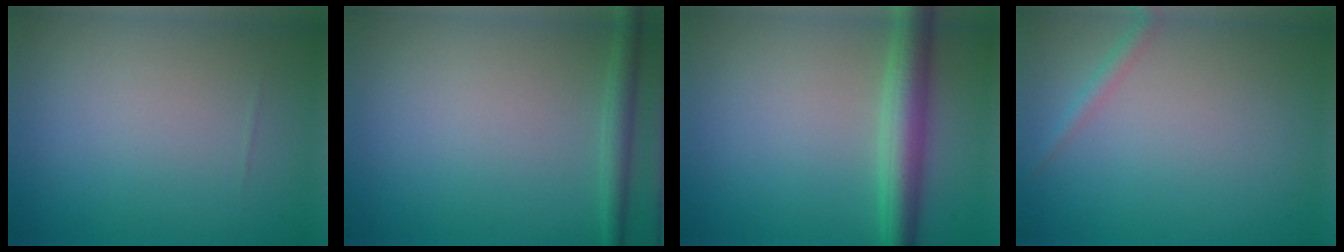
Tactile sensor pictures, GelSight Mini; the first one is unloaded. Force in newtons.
{"total": 1.7, "press": 1.7, "slide": 0.1}
{"total": 4.4, "press": 4.4, "slide": 0.1}
{"total": 1.2, "press": 1.2, "slide": 0.1}